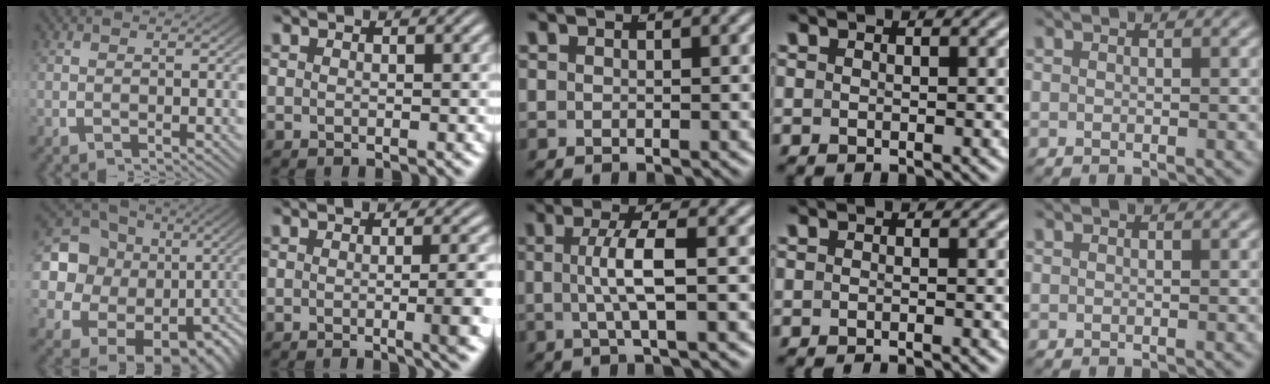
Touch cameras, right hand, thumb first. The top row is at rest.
{"thumb": {"total": 18.1, "force": [-1.5, 14.7, 10.4], "torque": [-0.236, -0.068, -0.009]}, "index": {"total": 3.5, "force": [-0.7, 0.2, 3.4], "torque": [-0.037, 0.004, -0.017]}, "middle": {"total": 3.3, "force": [-0.1, -0.2, 3.3], "torque": [-0.064, 0.002, 0.000]}, "ring": {"total": 1.8, "force": [-1.7, -0.2, 0.2], "torque": [-0.001, -0.001, -0.026]}}